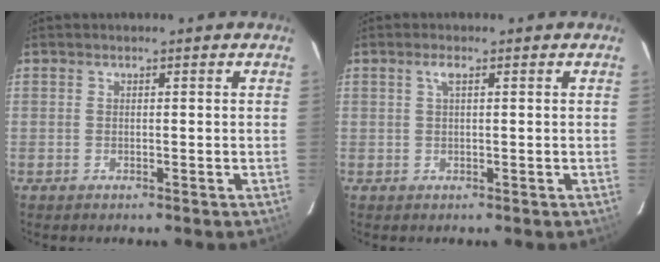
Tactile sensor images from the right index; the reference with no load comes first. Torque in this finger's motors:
{"motor_torque": [0.17, -0.02, 0.12, 0.03]}